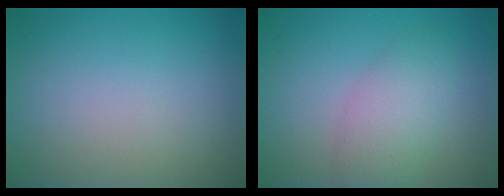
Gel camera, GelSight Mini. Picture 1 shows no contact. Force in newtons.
{"total": 3.8, "press": 3.8, "slide": 0.0}